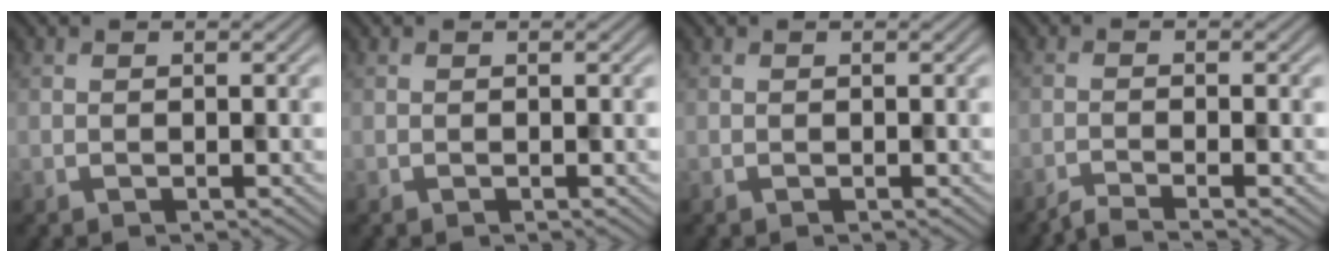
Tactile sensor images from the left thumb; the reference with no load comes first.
{"total": 0.0}
{"total": 0.0}
{"total": 2.6, "force": [-2.0, 0.2, 1.6], "torque": [-0.015, -0.001, -0.053]}